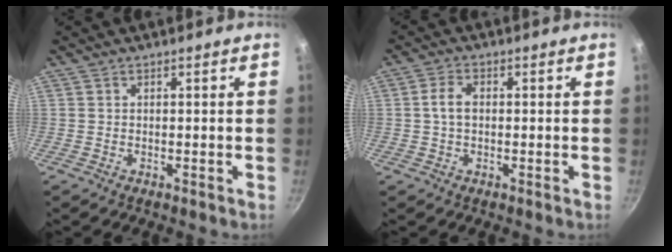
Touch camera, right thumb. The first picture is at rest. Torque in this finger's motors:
{"motor_torque": [-0.05, 0.16, 0.57, -0.40, -0.01]}